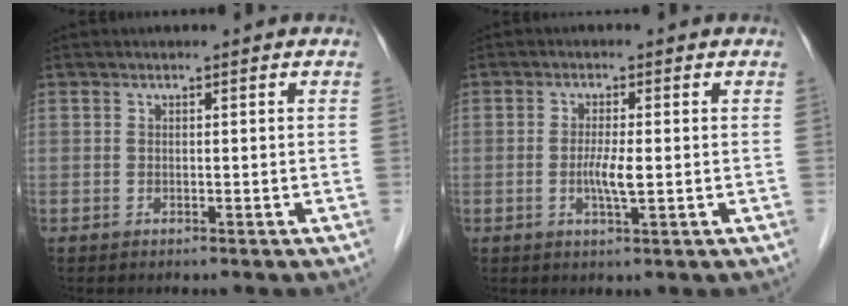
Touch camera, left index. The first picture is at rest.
{"total": 3.2, "force": [-0.4, 0.5, 3.2], "torque": [-0.057, -0.007, -0.006]}